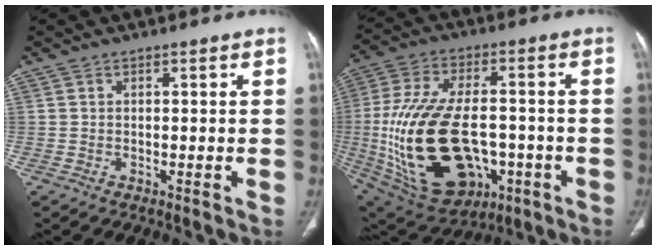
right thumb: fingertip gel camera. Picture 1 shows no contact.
{"total": 27.7, "force": [-5.3, 16.3, 21.8], "torque": [-0.443, 0.003, -0.056]}